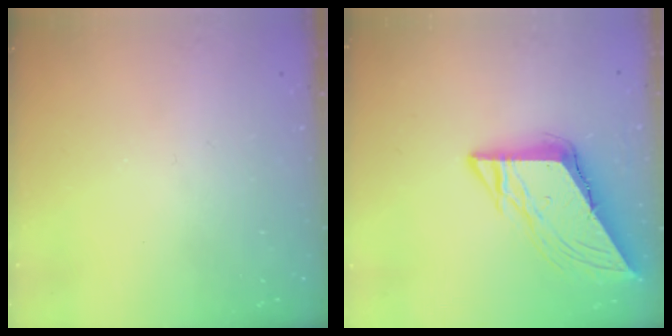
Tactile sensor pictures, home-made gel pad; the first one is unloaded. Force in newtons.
{"total": 10.7, "press": 10.6, "slide": 1.3}